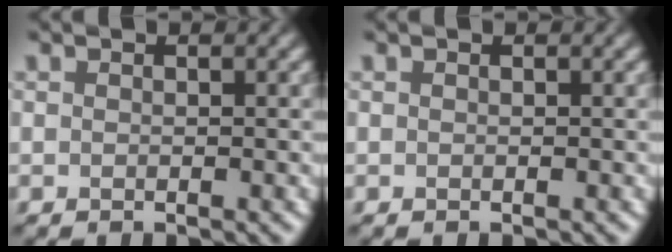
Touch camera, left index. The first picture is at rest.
{"total": 0.0}